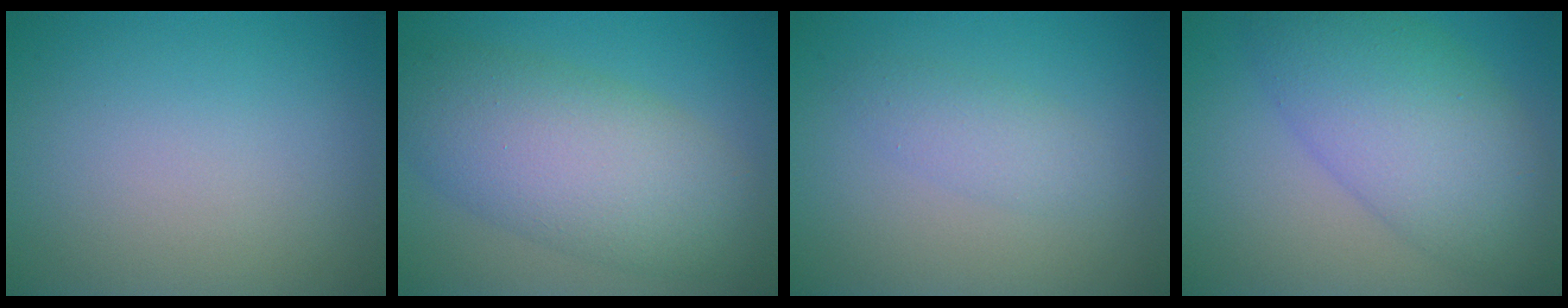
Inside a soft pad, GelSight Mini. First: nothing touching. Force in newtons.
{"total": 8.3, "press": 8.3, "slide": 0.1}
{"total": 2.0, "press": 2.0, "slide": 0.1}
{"total": 8.1, "press": 8.1, "slide": 0.1}